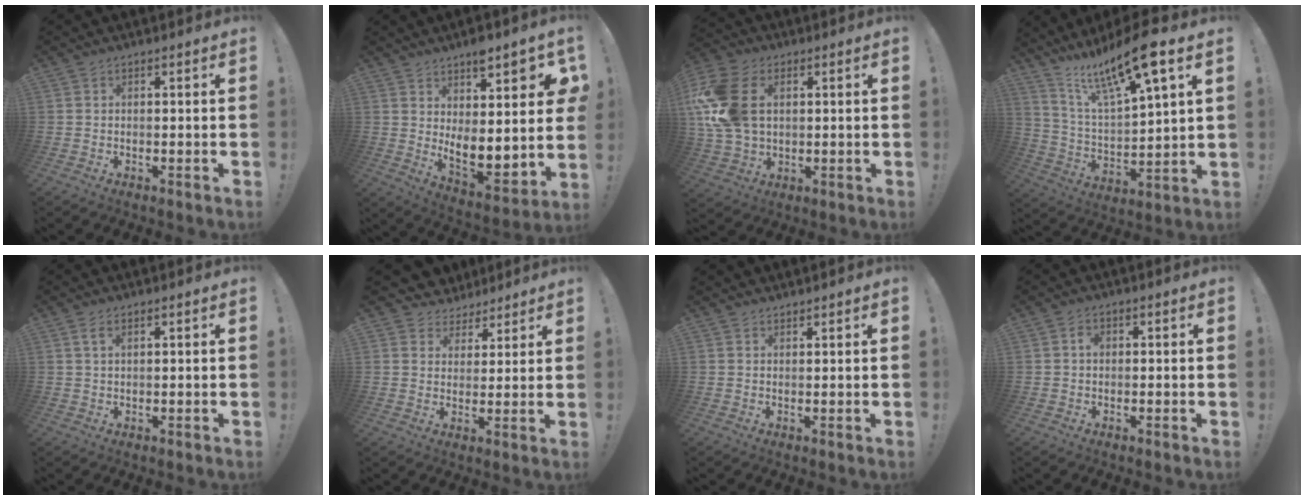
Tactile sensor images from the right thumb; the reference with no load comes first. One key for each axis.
{"total": 11.1, "fx": 3.8, "fy": 5.0, "fz": 9.1, "tx": -0.113, "ty": -0.044, "tz": 0.061}
{"total": 18.3, "fx": 3.6, "fy": 12.8, "fz": 12.5, "tx": -0.255, "ty": -0.004, "tz": 0.068}
{"total": 16.9, "fx": 11.6, "fy": 3.6, "fz": 11.7, "tx": -0.207, "ty": -0.069, "tz": 0.189}
{"total": 2.8, "fx": 1.2, "fy": 1.2, "fz": 2.2, "tx": -0.042, "ty": 0.002, "tz": 0.022}
{"total": 5.6, "fx": 3.3, "fy": 4.5, "fz": 0.3, "tx": -0.006, "ty": -0.025, "tz": 0.068}
{"total": 1.0, "fx": 1.0, "fy": 0.1, "fz": -0.3, "tx": 0.006, "ty": -0.003, "tz": 0.019}
{"total": 1.7, "fx": 0.0, "fy": 1.3, "fz": 1.1, "tx": -0.010, "ty": 0.002, "tz": -0.003}